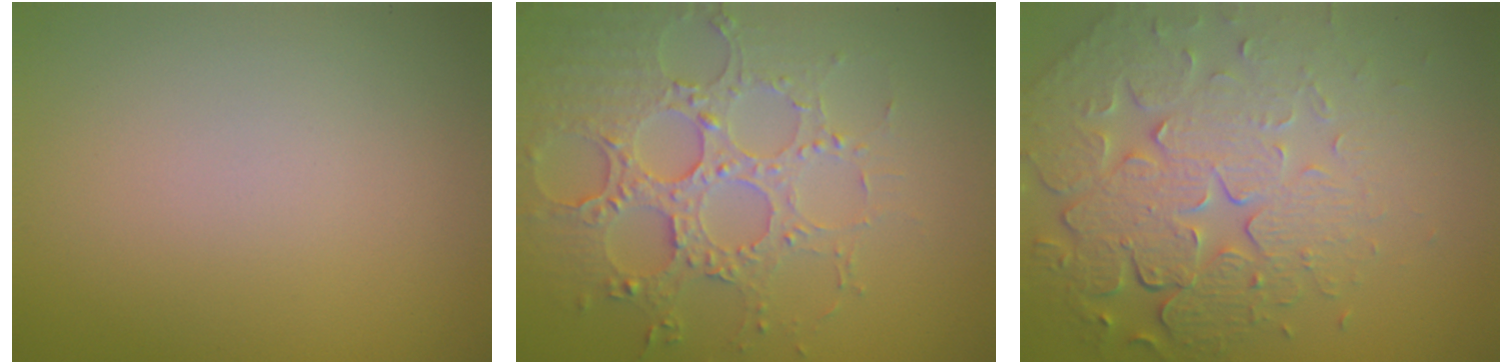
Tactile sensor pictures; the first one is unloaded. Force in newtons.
{"total": 4.7, "press": 4.6, "slide": 1.0}
{"total": 8.2, "press": 5.7, "slide": 5.8}